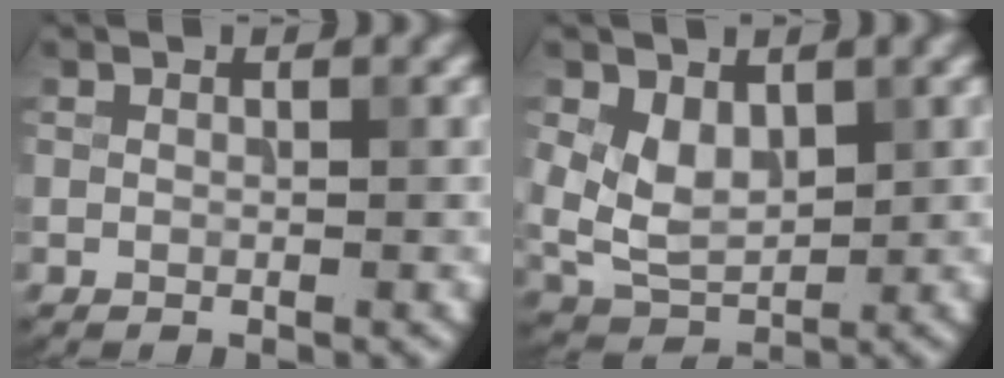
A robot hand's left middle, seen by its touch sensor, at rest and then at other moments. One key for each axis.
{"total": 4.2, "fx": 1.0, "fy": 2.8, "fz": 2.9, "tx": -0.064, "ty": -0.007, "tz": 0.024}